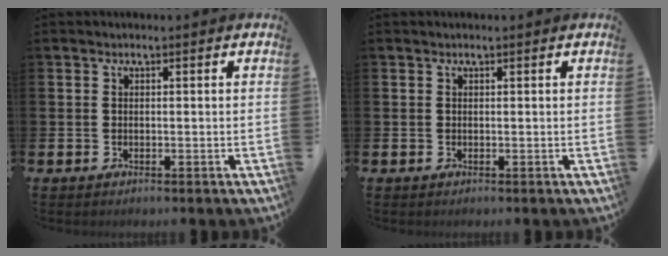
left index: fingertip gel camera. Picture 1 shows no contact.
{"total": 0.0}